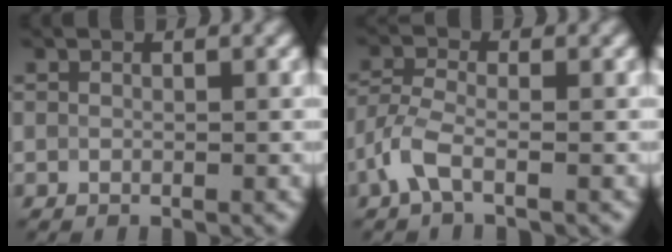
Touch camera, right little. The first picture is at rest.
{"total": 2.8, "force": [-1.6, 1.0, 2.2], "torque": [-0.056, 0.000, -0.044]}